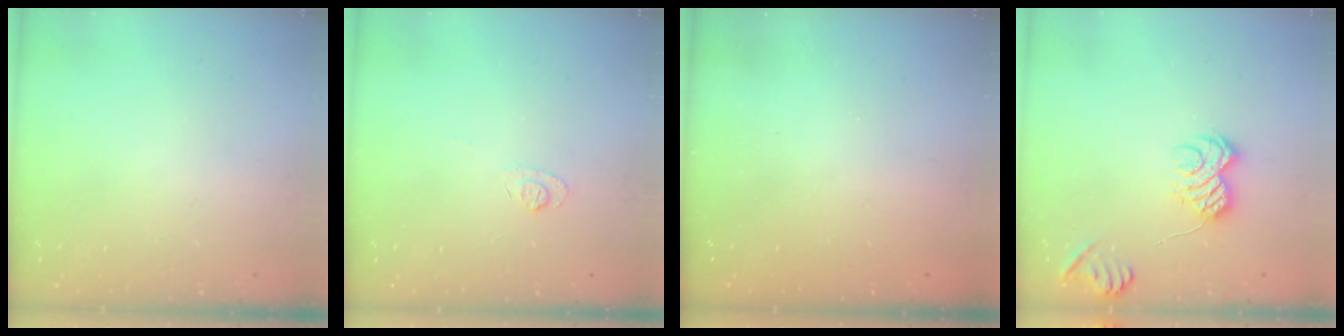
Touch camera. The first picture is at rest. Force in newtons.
{"total": 5.0, "press": 4.9, "slide": 0.5}
{"total": 2.5, "press": 2.4, "slide": 0.8}
{"total": 8.4, "press": 8.3, "slide": 1.2}